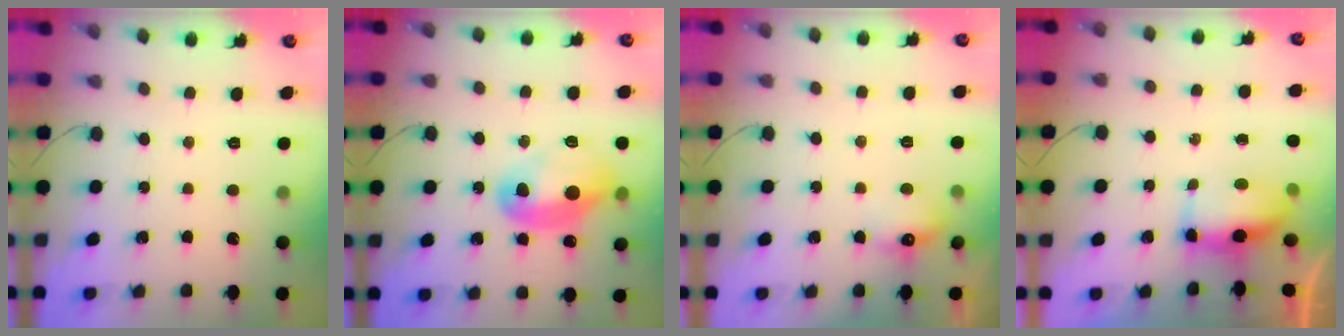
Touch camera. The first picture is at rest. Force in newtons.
{"total": 17.6, "press": 14.3, "slide": 10.2}
{"total": 6.2, "press": 6.1, "slide": 1.1}
{"total": 7.9, "press": 7.3, "slide": 3.1}